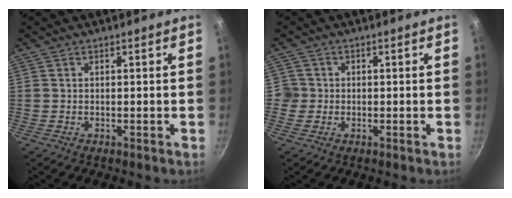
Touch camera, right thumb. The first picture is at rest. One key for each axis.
{"total": 2.4, "fx": -0.4, "fy": 2.4, "fz": 0.3, "tx": 0.009, "ty": 0.010, "tz": -0.008}